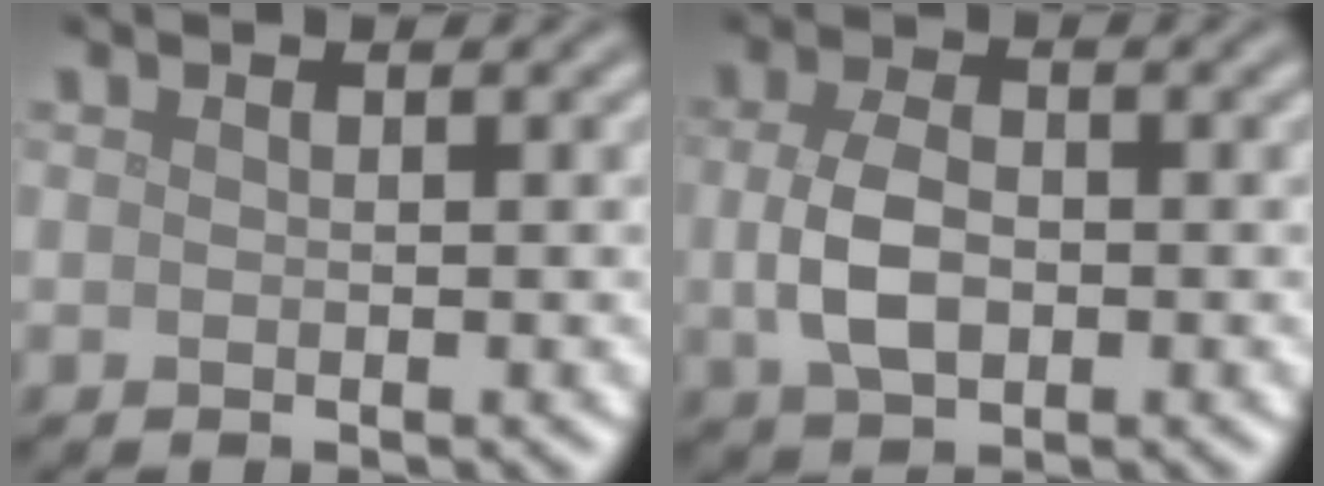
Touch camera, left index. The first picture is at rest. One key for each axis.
{"total": 4.1, "fx": -0.3, "fy": 2.5, "fz": 3.2, "tx": -0.072, "ty": -0.002, "tz": -0.005}